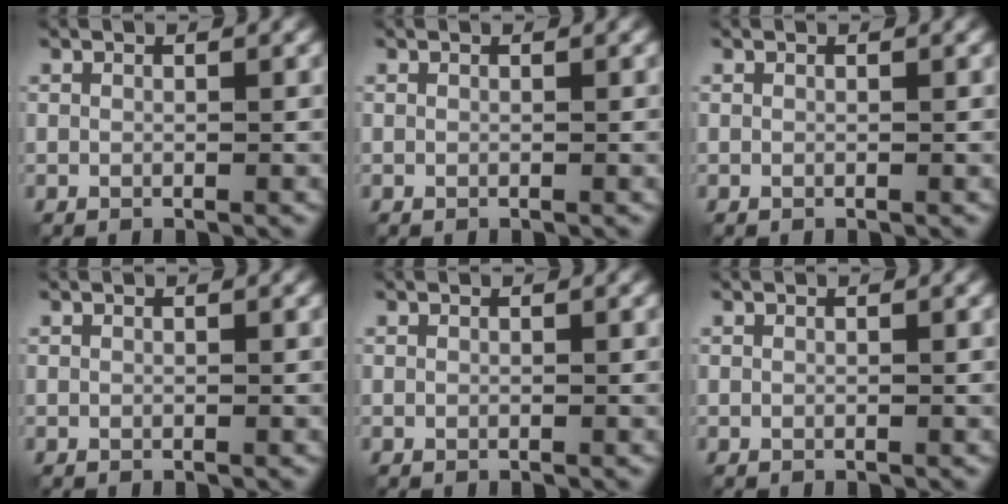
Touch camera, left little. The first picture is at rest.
{"total": 0.0}
{"total": 0.0}
{"total": 0.0}
{"total": 0.0}
{"total": 0.0}